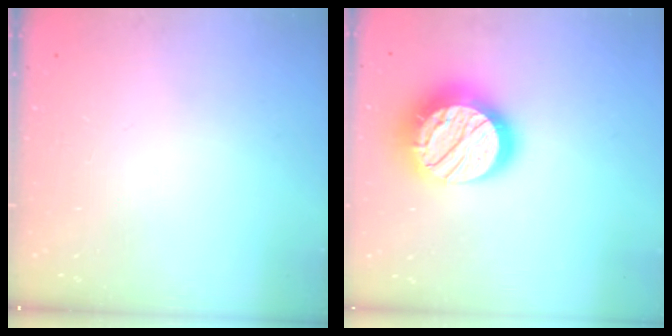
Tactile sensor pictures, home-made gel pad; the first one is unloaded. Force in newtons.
{"total": 20.3, "press": 20.3, "slide": 1.5}